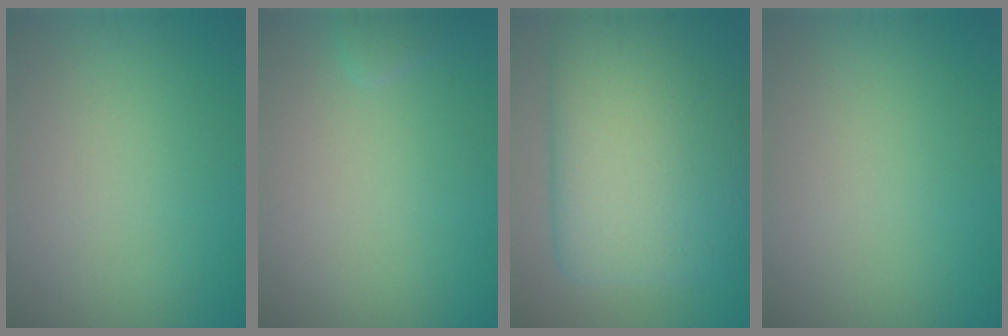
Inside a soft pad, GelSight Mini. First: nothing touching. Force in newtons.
{"total": 0.9, "press": 0.9, "slide": 0.1}
{"total": 17.4, "press": 17.4, "slide": 0.8}
{"total": 0.0}